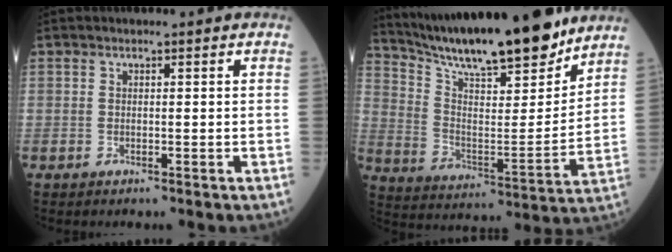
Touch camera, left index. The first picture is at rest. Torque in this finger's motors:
{"motor_torque": [0.42, -0.64, 0.76, 0.15]}